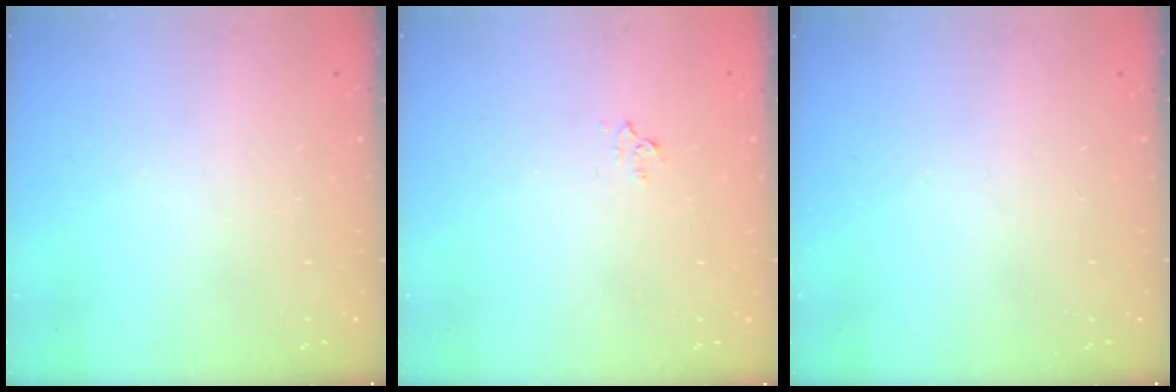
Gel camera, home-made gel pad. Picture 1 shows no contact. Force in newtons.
{"total": 3.0, "press": 3.0, "slide": 0.4}
{"total": 0.0}